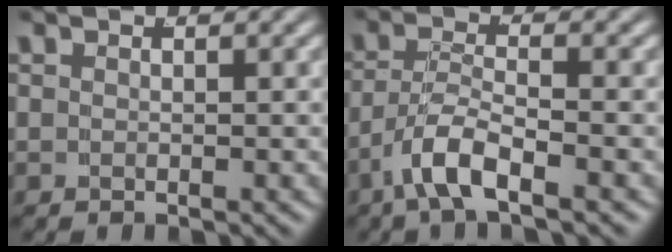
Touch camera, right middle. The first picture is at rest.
{"total": 3.7, "force": [-2.1, 0.8, 2.9], "torque": [-0.062, -0.015, -0.030]}